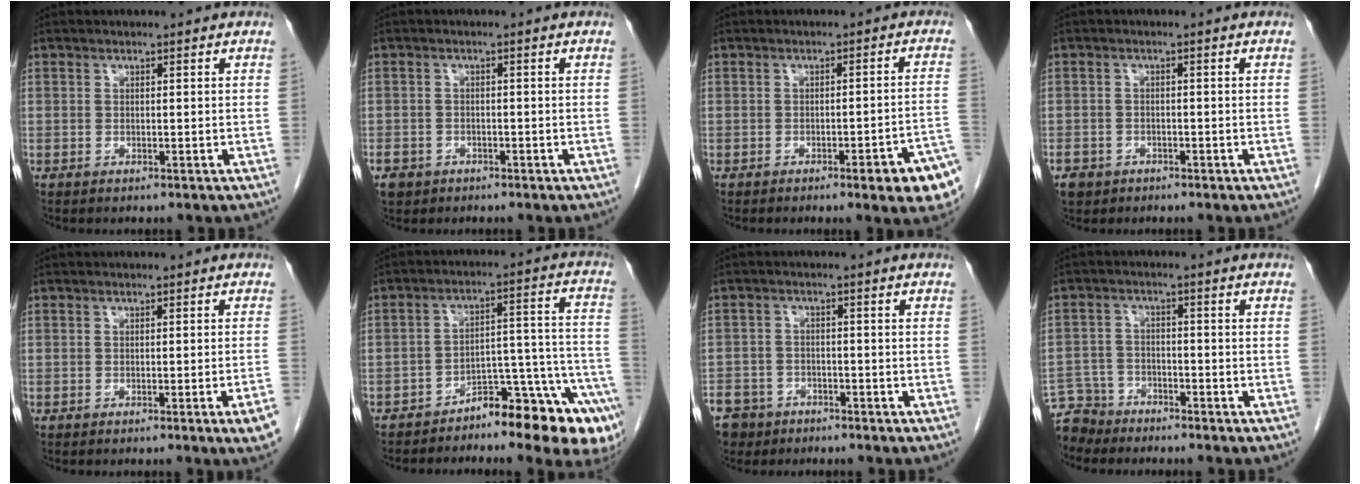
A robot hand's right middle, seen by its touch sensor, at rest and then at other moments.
{"total": 4.5, "force": [-2.8, 3.3, 0.9], "torque": [-0.023, 0.004, -0.044]}
{"total": 7.4, "force": [-4.0, 0.3, 6.2], "torque": [-0.065, 0.000, -0.048]}
{"total": 4.4, "force": [-2.8, 3.3, 0.8], "torque": [-0.021, 0.005, -0.044]}
{"total": 3.7, "force": [-2.0, -0.7, 3.0], "torque": [-0.031, -0.012, -0.030]}
{"total": 13.8, "force": [-10.5, 3.0, 8.4], "torque": [-0.054, 0.070, -0.151]}
{"total": 9.3, "force": [-6.2, 6.6, 1.8], "torque": [-0.063, 0.000, -0.105]}
{"total": 5.9, "force": [-5.3, 2.3, -0.8], "torque": [0.017, 0.000, -0.104]}